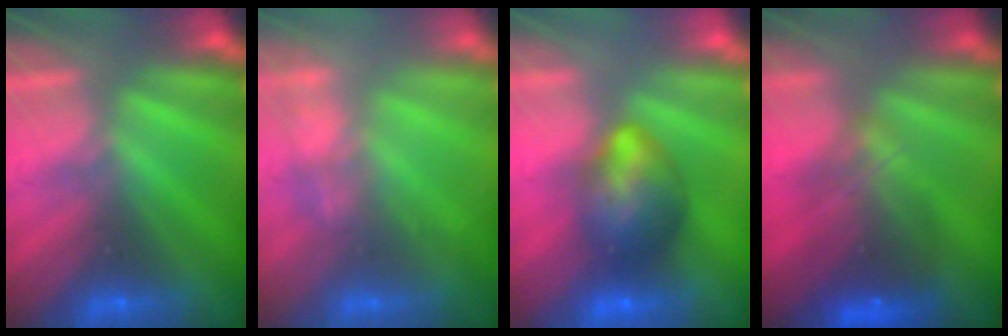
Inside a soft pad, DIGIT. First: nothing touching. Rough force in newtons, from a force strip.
{"total": 2.7}
{"total": 9.5}
{"total": 8.1}